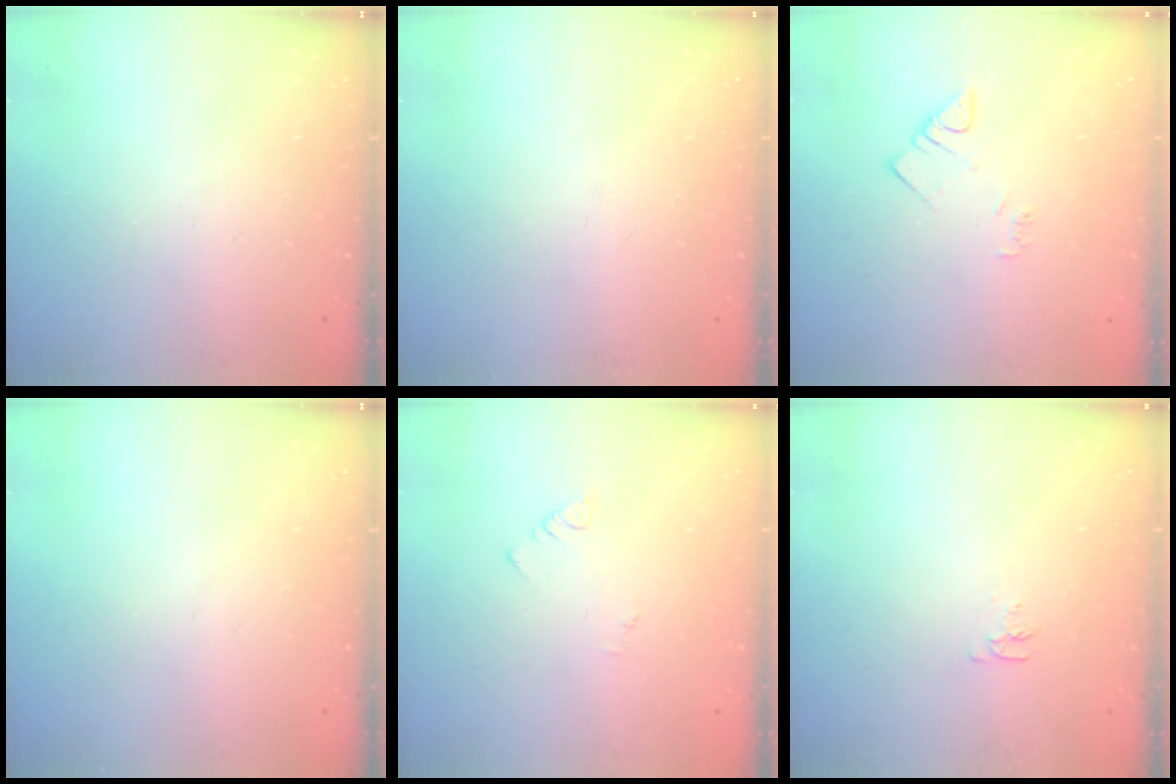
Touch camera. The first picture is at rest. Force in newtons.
{"total": 0.7, "press": 0.6, "slide": 0.1}
{"total": 4.5, "press": 4.5, "slide": 0.5}
{"total": 0.0}
{"total": 1.1, "press": 1.1, "slide": 0.3}
{"total": 4.0, "press": 3.9, "slide": 0.4}